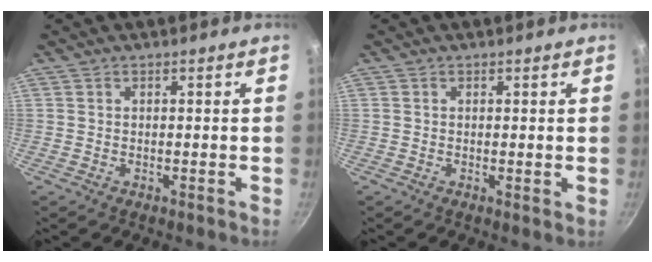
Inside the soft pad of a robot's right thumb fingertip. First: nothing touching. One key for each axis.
{"total": 0.6, "fx": 0.2, "fy": 0.2, "fz": 0.6, "tx": -0.009, "ty": -0.004, "tz": -0.001}